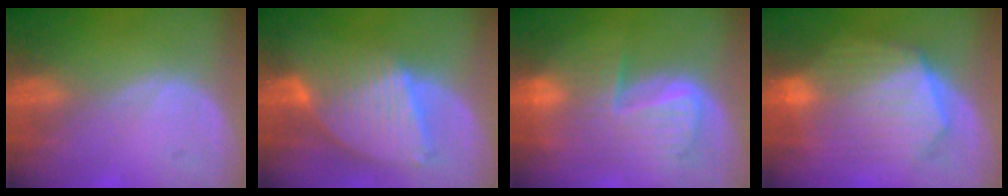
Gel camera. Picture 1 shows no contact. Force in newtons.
{"total": 8.6, "press": 7.5, "slide": 4.1}
{"total": 9.9, "press": 8.4, "slide": 5.1}
{"total": 10.9, "press": 10.9, "slide": 0.7}